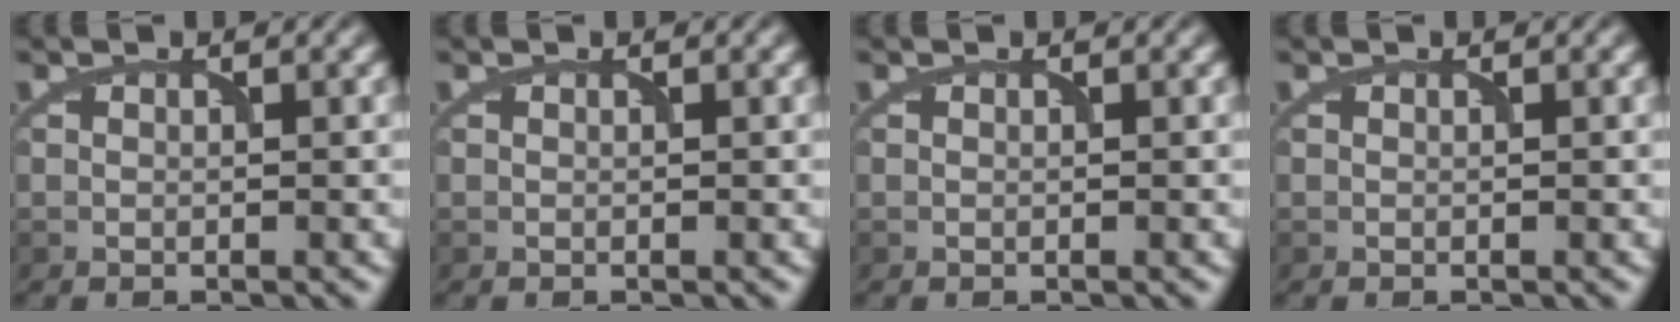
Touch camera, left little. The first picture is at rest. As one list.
[{"total": 0.0}, {"total": 0.0}, {"total": 0.0}]